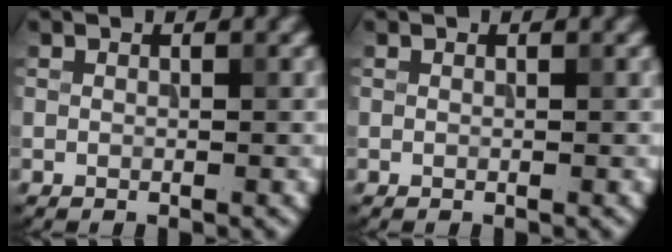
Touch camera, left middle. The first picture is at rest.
{"total": 0.0}